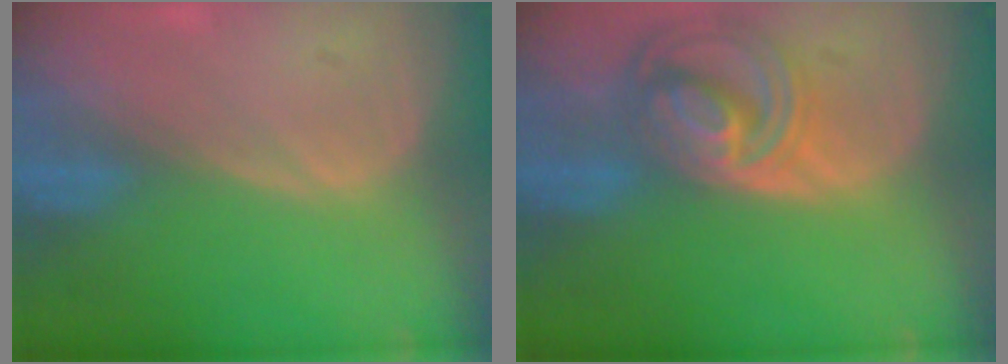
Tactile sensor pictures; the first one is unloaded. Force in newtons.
{"total": 8.6, "press": 7.4, "slide": 4.4}